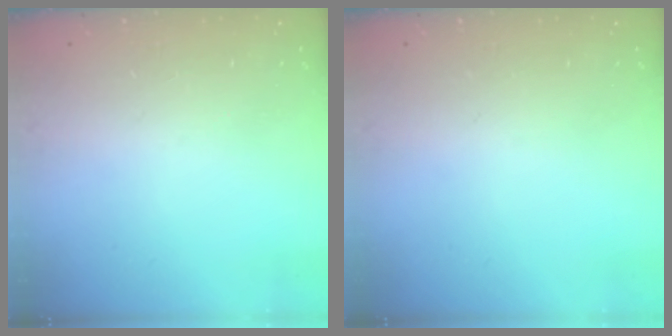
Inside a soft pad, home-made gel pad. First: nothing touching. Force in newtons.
{"total": 0.0}